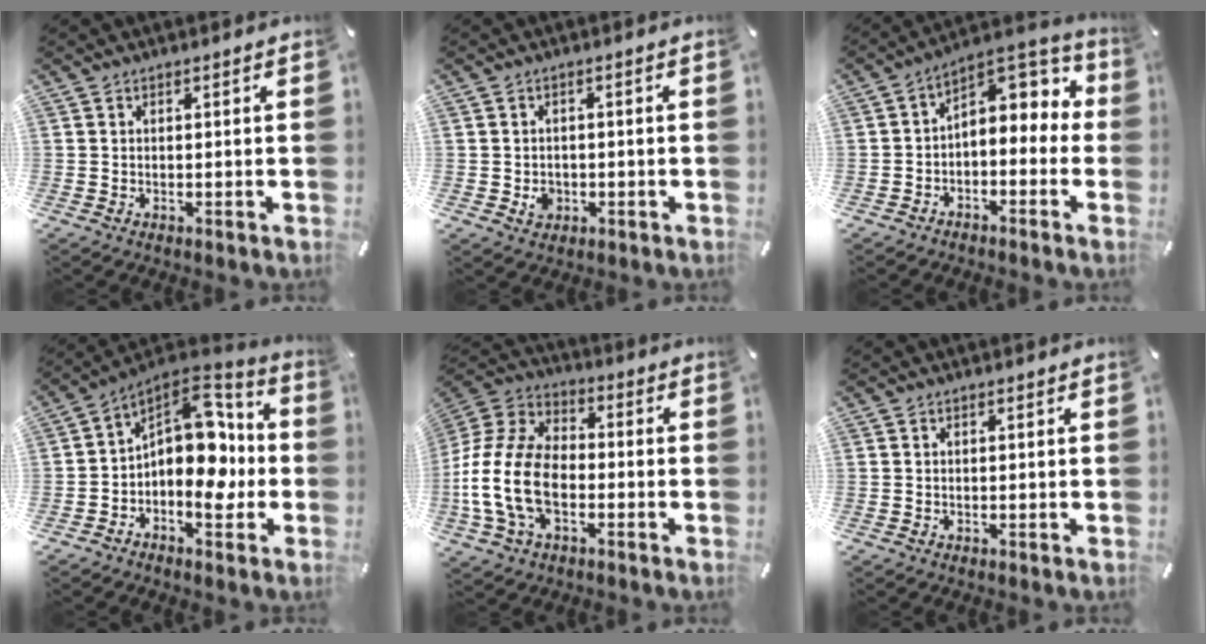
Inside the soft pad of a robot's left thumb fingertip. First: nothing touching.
{"total": 3.4, "force": [-0.8, 2.9, 1.5], "torque": [-0.018, 0.002, -0.015]}
{"total": 7.3, "force": [1.7, 5.2, 4.8], "torque": [-0.058, -0.027, 0.027]}
{"total": 15.3, "force": [-0.4, 10.0, 11.5], "torque": [-0.157, -0.016, -0.008]}
{"total": 16.9, "force": [-4.9, 11.2, 11.6], "torque": [-0.258, 0.024, -0.088]}
{"total": 0.0}